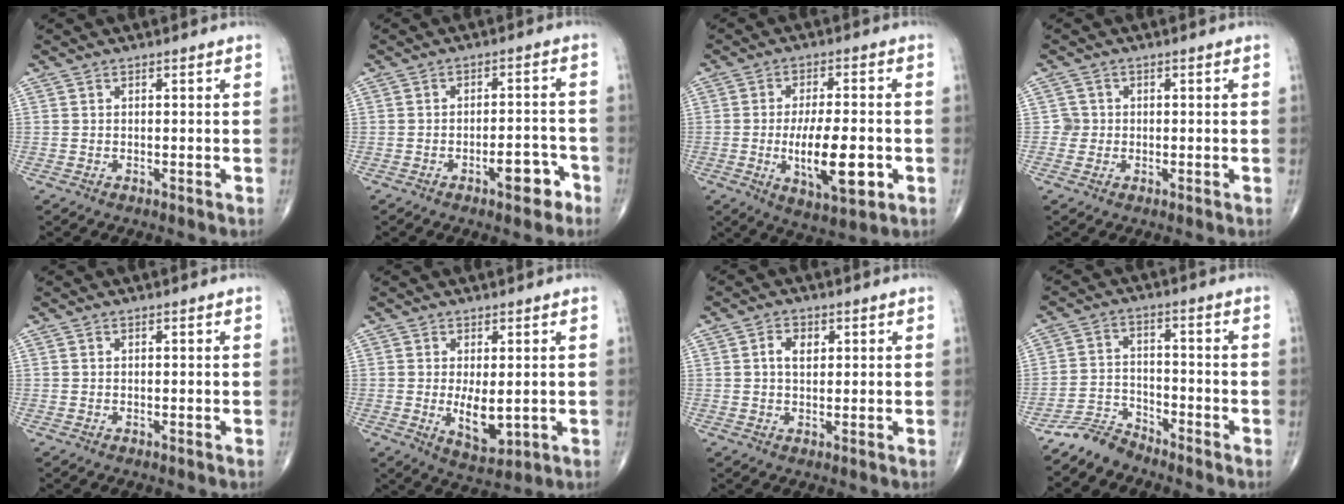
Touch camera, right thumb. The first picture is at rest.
{"total": 5.7, "force": [-3.2, 2.2, 4.2], "torque": [-0.045, 0.032, -0.041]}
{"total": 12.7, "force": [-2.8, 4.6, 11.5], "torque": [-0.181, -0.001, -0.039]}
{"total": 1.9, "force": [-0.2, 1.9, -0.1], "torque": [0.016, 0.008, -0.007]}
{"total": 0.0}
{"total": 6.3, "force": [-0.3, 2.8, 5.6], "torque": [-0.081, -0.017, 0.007]}
{"total": 3.4, "force": [0.9, 2.3, 2.4], "torque": [-0.032, 0.000, 0.013]}
{"total": 5.0, "force": [-4.8, 1.2, 0.0], "torque": [0.009, 0.031, -0.099]}